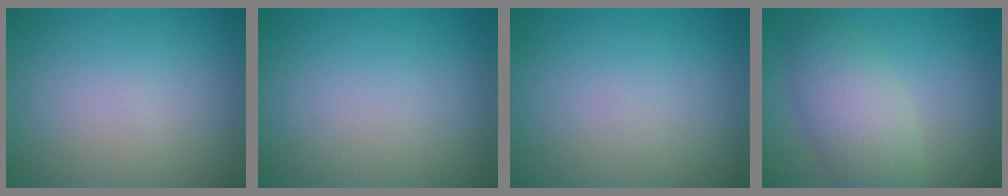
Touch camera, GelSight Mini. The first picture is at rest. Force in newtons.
{"total": 0.0}
{"total": 0.0}
{"total": 5.2, "press": 5.2, "slide": 0.2}